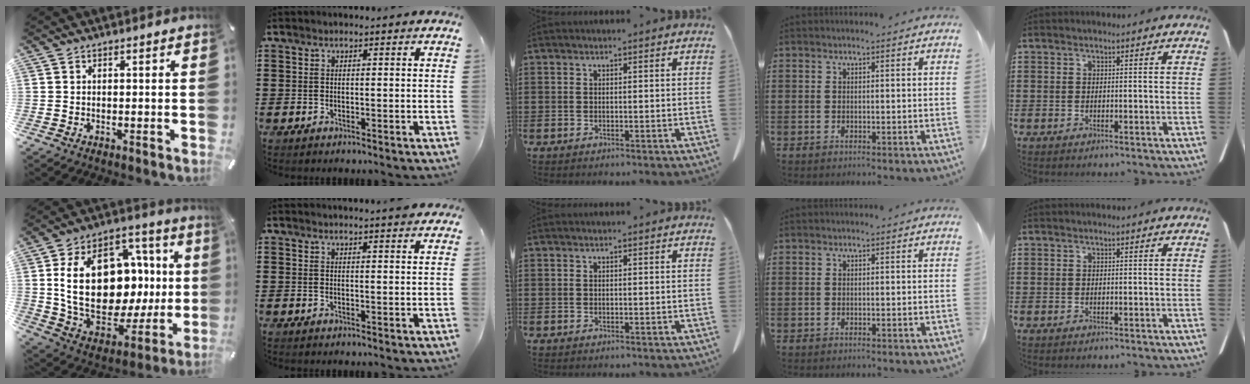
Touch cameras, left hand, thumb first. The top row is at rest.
{"thumb": {"total": 25.6, "force": [3.1, 17.8, 18.1], "torque": [-0.319, -0.021, 0.071]}, "index": {"total": 1.9, "force": [1.8, -0.1, 0.6], "torque": [-0.008, -0.003, 0.033]}}